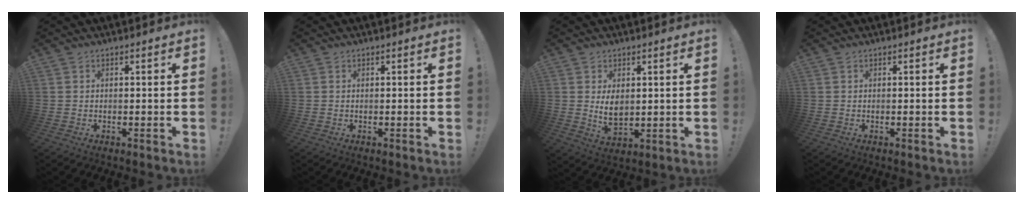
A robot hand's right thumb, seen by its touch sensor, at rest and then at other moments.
{"total": 0.0}
{"total": 6.2, "force": [1.2, 4.0, 4.6], "torque": [-0.061, -0.017, 0.018]}
{"total": 0.0}